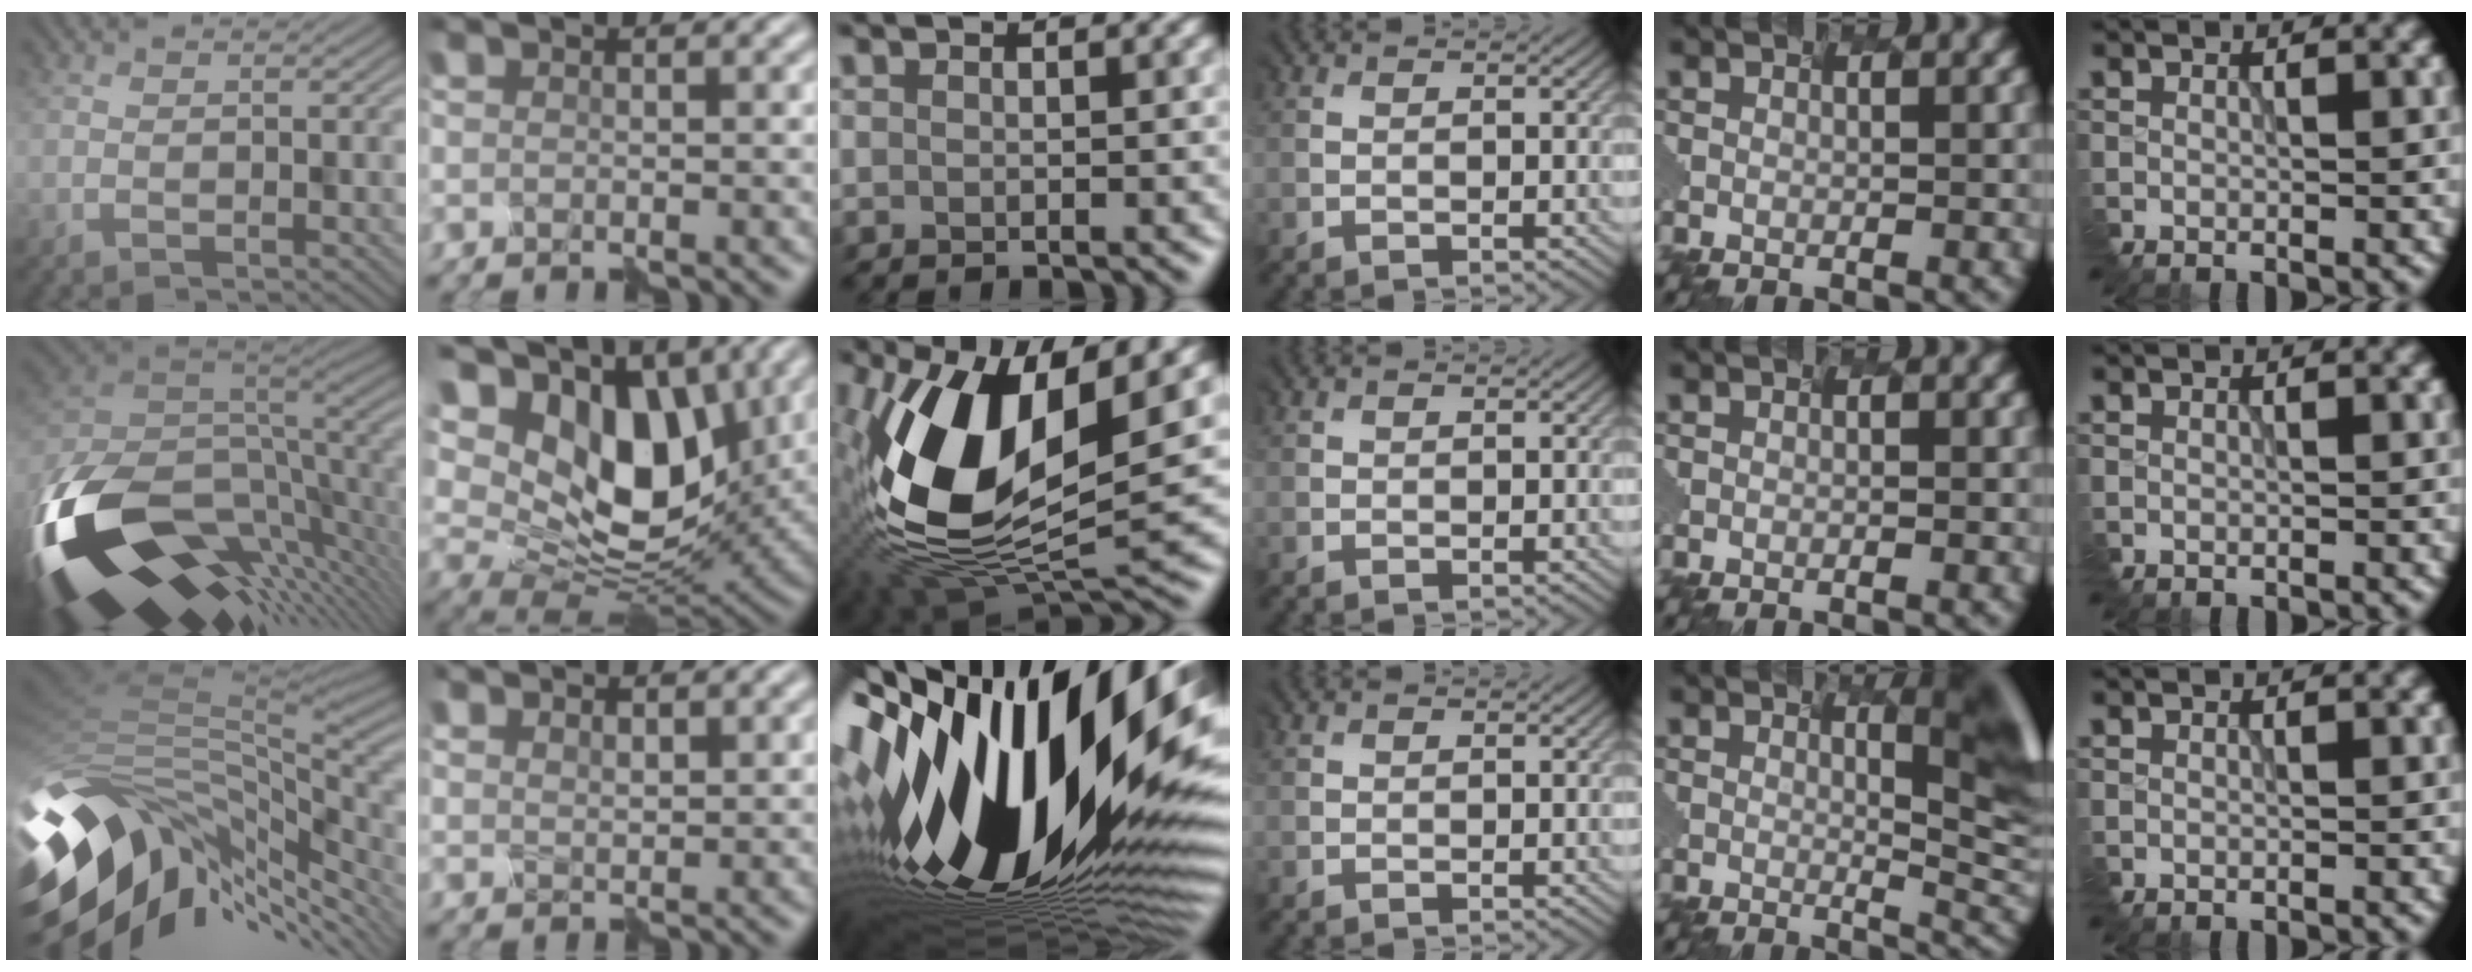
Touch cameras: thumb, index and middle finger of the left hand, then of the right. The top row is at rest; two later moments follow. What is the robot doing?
{"motion": "assemble", "object": "markers"}